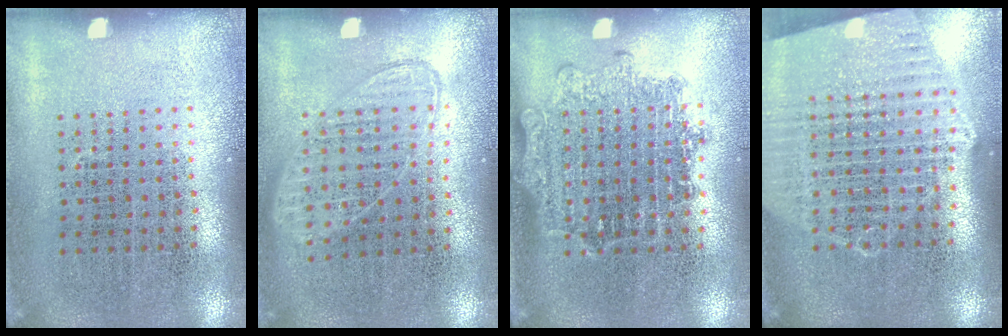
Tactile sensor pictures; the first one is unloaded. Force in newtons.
{"total": 0.9, "press": 0.9, "slide": 0.3}
{"total": 1.4, "press": 1.2, "slide": 0.7}
{"total": 1.9, "press": 1.8, "slide": 0.7}